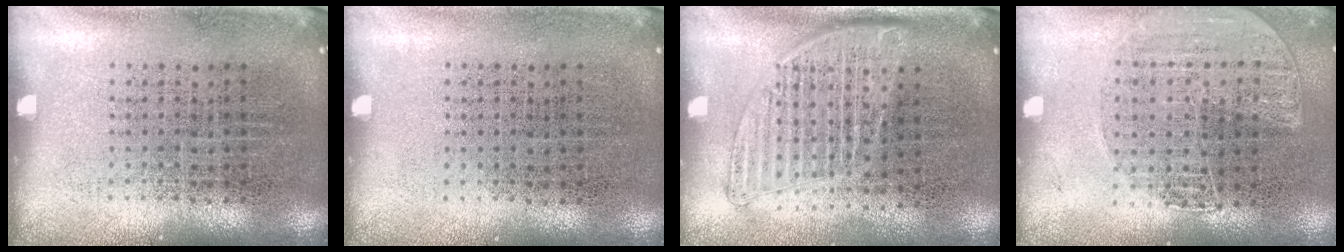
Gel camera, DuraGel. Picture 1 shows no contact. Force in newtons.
{"total": 0.0}
{"total": 1.4, "press": 1.3, "slide": 0.6}
{"total": 1.3, "press": 1.3, "slide": 0.1}